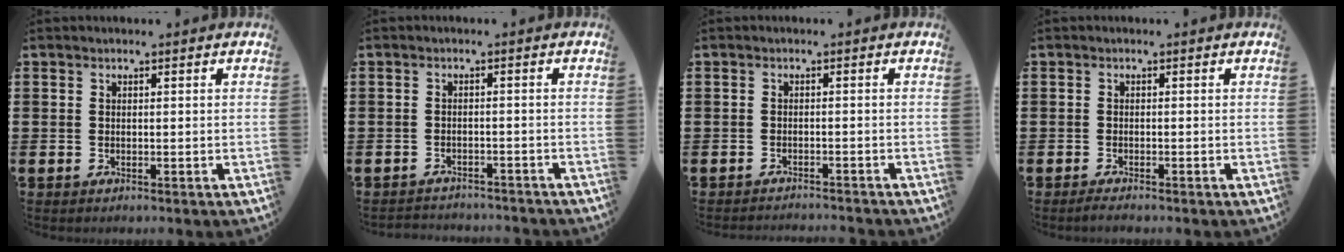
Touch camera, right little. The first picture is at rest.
{"total": 1.7, "force": [-1.7, 0.0, -0.2], "torque": [-0.002, 0.002, -0.039]}
{"total": 1.1, "force": [-1.0, -0.2, 0.0], "torque": [-0.002, 0.003, -0.022]}
{"total": 0.9, "force": [-0.7, 0.1, 0.5], "torque": [-0.010, -0.002, -0.014]}